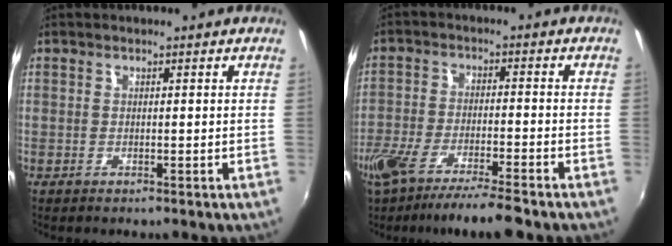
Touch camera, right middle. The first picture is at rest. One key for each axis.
{"total": 11.6, "fx": -9.2, "fy": 1.4, "fz": 6.9, "tx": -0.144, "ty": -0.030, "tz": -0.159}